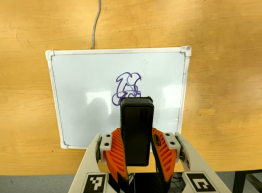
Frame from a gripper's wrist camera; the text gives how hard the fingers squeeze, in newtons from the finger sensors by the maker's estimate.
{"total": 7.1, "left": 5.5, "right": 8.8}